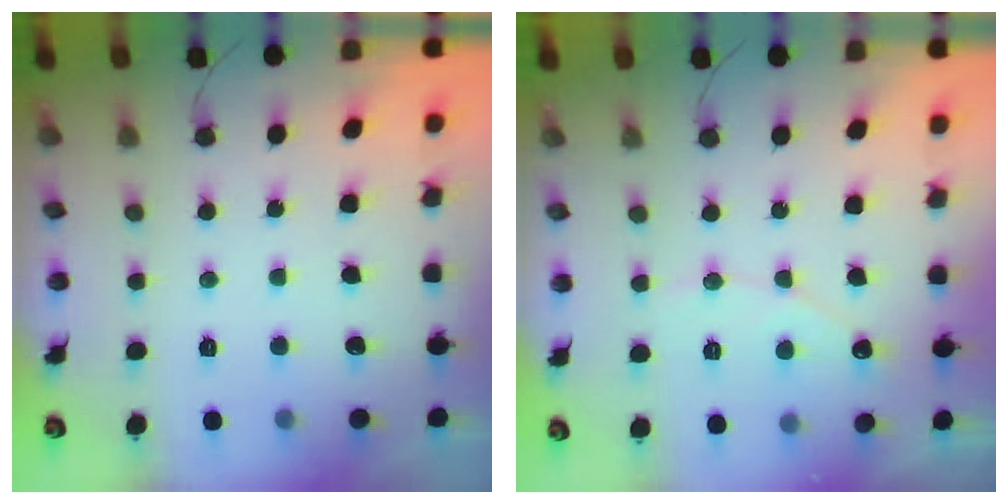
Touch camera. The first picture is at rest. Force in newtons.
{"total": 5.6, "press": 5.6, "slide": 0.4}